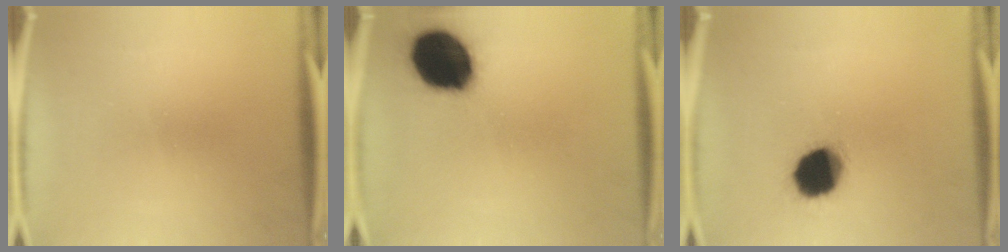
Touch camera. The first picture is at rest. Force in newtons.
{"total": 20.1}
{"total": 14.2}